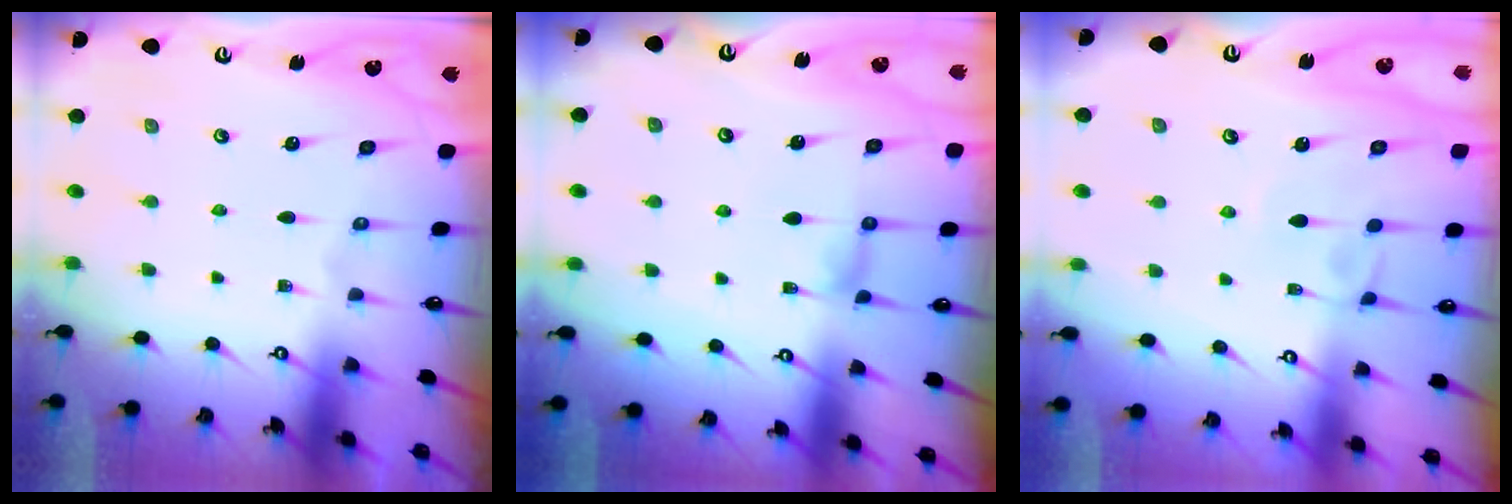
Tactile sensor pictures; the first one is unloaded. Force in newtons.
{"total": 2.2, "press": 2.2, "slide": 0.4}
{"total": 1.9, "press": 1.9, "slide": 0.2}